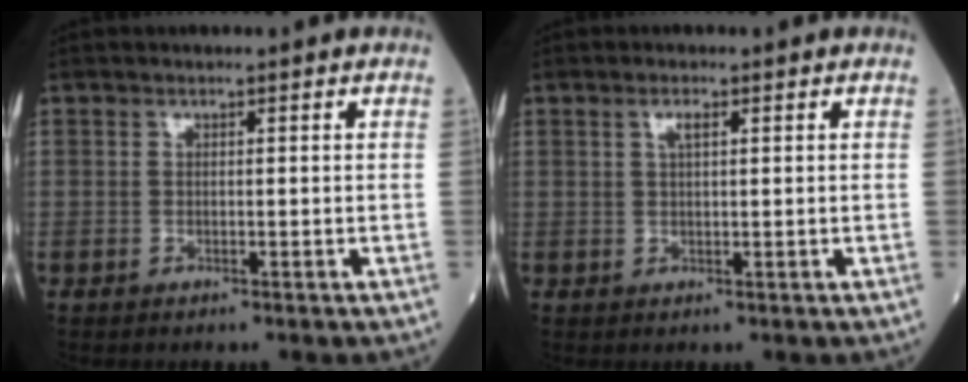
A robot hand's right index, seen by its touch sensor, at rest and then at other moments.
{"total": 1.7, "force": [0.8, 0.4, 1.5], "torque": [-0.029, 0.003, 0.014]}